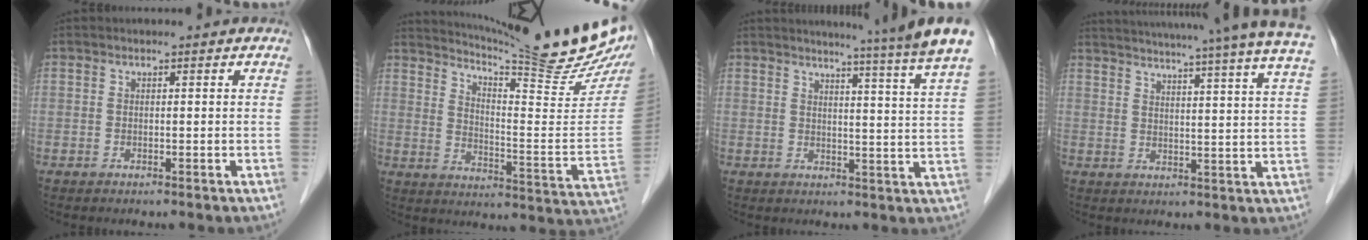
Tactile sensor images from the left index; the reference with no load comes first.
{"total": 23.7, "force": [20.7, -0.9, 11.6], "torque": [-0.185, -0.097, 0.271]}
{"total": 12.3, "force": [10.5, -2.2, 5.9], "torque": [-0.083, -0.045, 0.110]}
{"total": 29.3, "force": [26.5, -0.8, 12.5], "torque": [-0.199, -0.061, 0.319]}